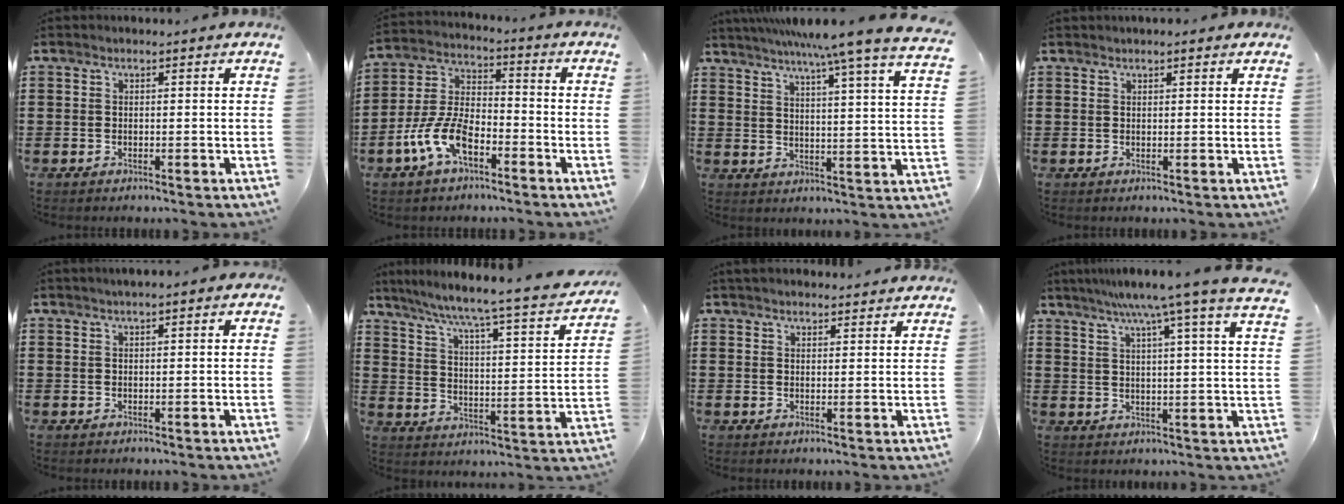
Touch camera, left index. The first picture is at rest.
{"total": 9.1, "force": [-5.4, 3.9, 6.1], "torque": [-0.155, -0.004, -0.110]}
{"total": 7.8, "force": [6.6, -1.7, 3.9], "torque": [-0.092, -0.045, 0.104]}
{"total": 1.2, "force": [1.0, 0.2, 0.5], "torque": [-0.011, 0.002, 0.019]}
{"total": 0.9, "force": [0.6, 0.1, 0.7], "torque": [-0.014, 0.002, 0.011]}
{"total": 5.3, "force": [4.5, -0.6, 2.7], "torque": [-0.076, -0.050, 0.062]}
{"total": 2.1, "force": [2.1, 0.2, 0.0], "torque": [-0.006, 0.000, 0.041]}
{"total": 7.7, "force": [6.0, -1.5, 4.6], "torque": [-0.101, -0.034, 0.095]}